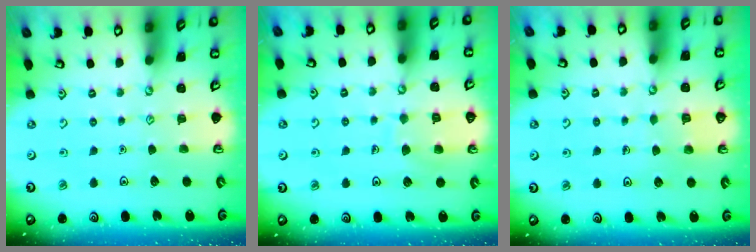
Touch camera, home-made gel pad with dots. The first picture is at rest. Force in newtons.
{"total": 7.9, "press": 7.8, "slide": 0.6}
{"total": 2.2, "press": 2.2, "slide": 0.0}